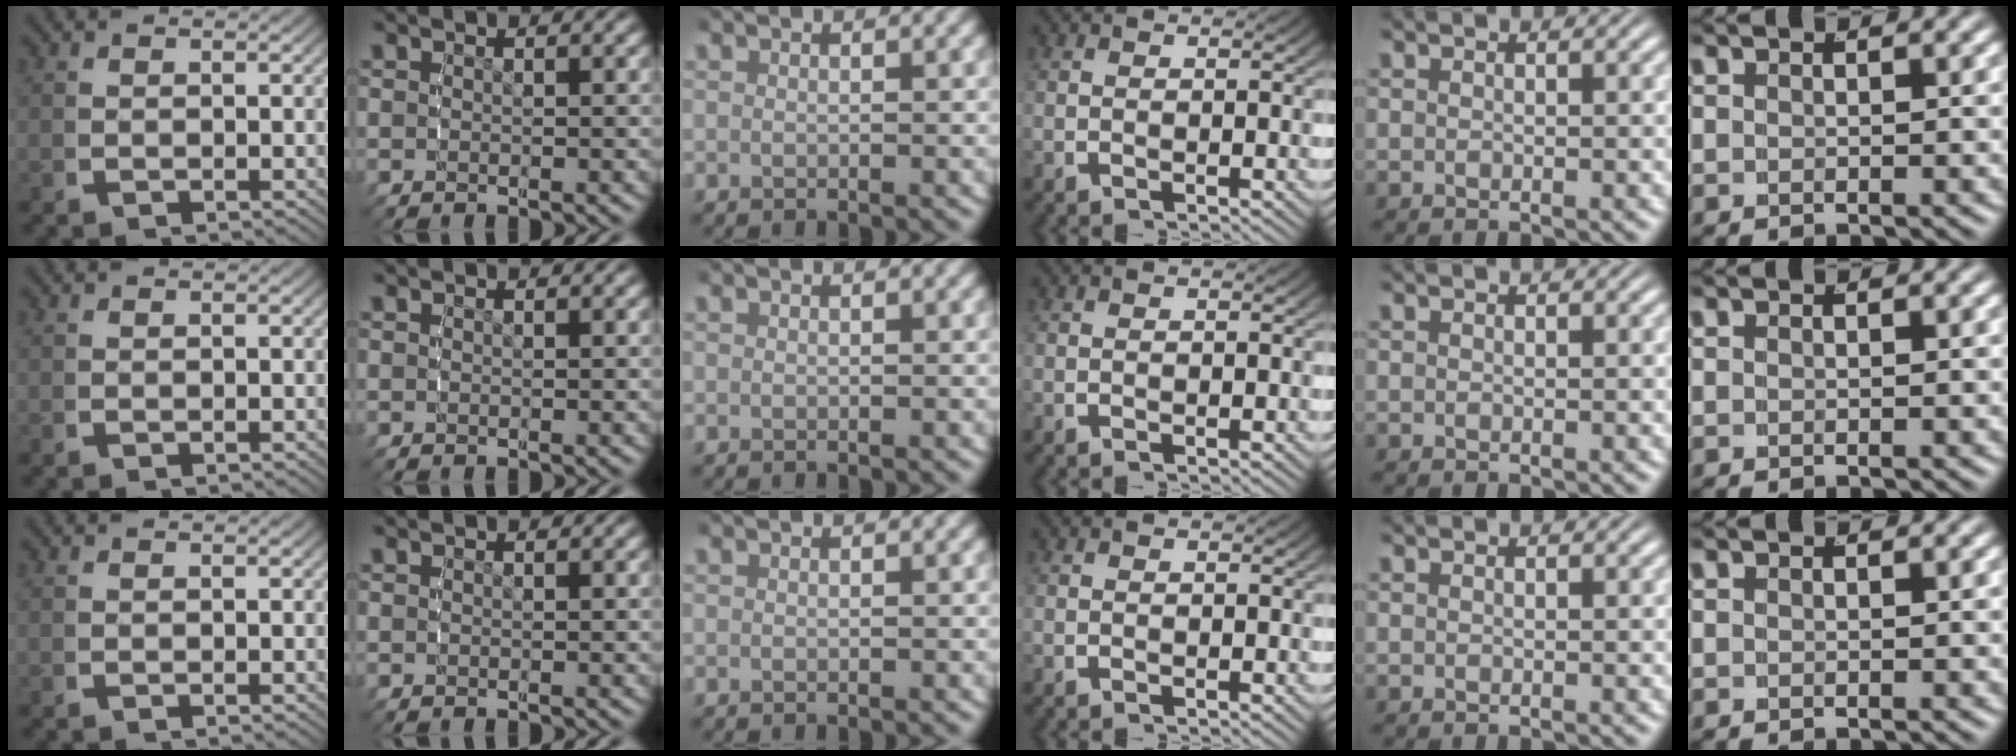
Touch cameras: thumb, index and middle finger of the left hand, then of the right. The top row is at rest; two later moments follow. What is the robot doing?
{"motion": "reach", "object": "jacket"}